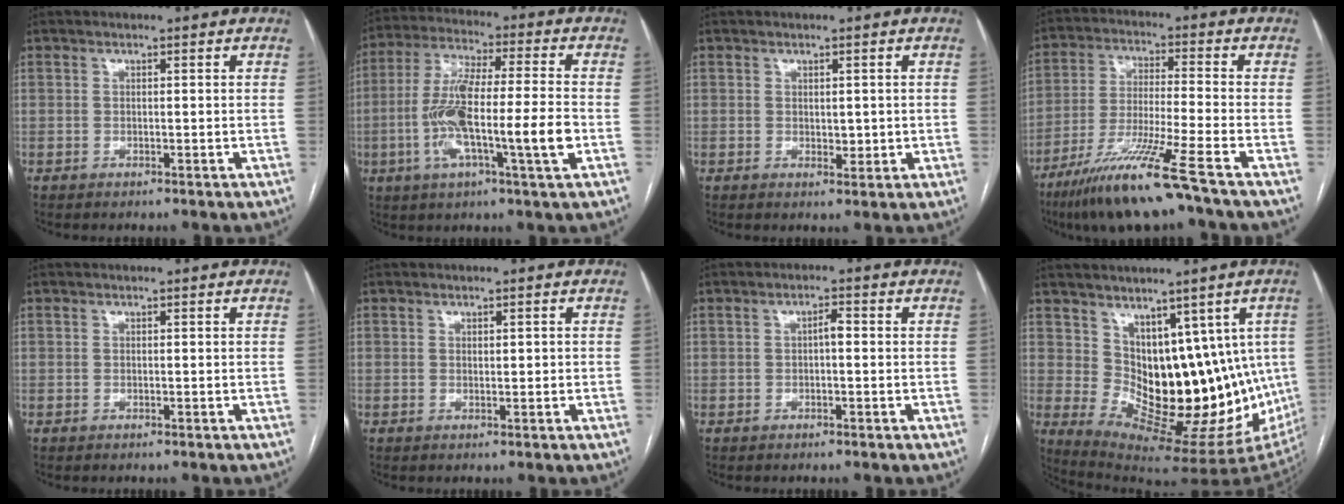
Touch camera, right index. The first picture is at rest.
{"total": 14.9, "force": [-3.3, 1.1, 14.5], "torque": [-0.278, 0.002, -0.063]}
{"total": 1.9, "force": [0.2, 1.3, 1.4], "torque": [-0.018, -0.003, 0.006]}
{"total": 12.9, "force": [-8.8, -1.3, 9.4], "torque": [-0.185, -0.039, -0.163]}
{"total": 0.0}
{"total": 1.1, "force": [0.2, 0.5, 1.0], "torque": [-0.016, 0.001, 0.004]}
{"total": 1.7, "force": [-0.1, 0.5, 1.6], "torque": [-0.026, 0.006, -0.003]}
{"total": 15.8, "force": [1.6, 8.3, 13.4], "torque": [-0.177, 0.007, 0.051]}